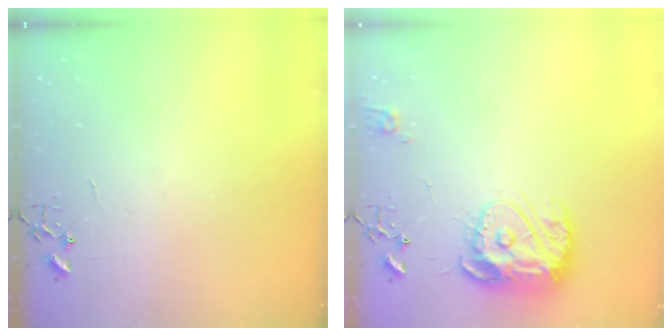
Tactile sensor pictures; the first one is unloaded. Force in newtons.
{"total": 15.4, "press": 15.3, "slide": 1.3}